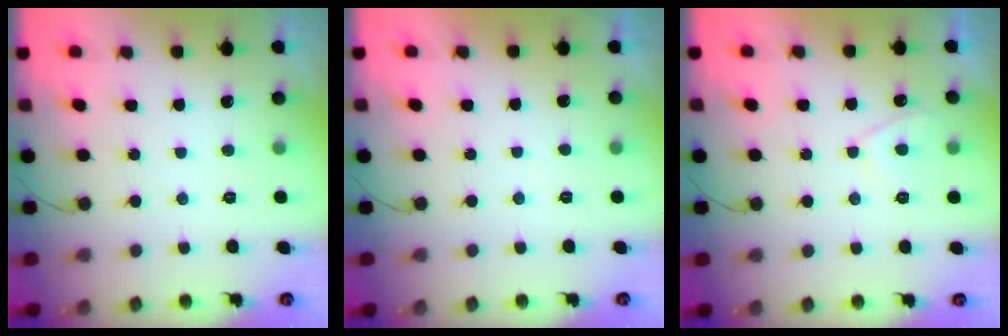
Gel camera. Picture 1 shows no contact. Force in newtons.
{"total": 0.9, "press": 0.8, "slide": 0.4}
{"total": 2.9, "press": 2.9, "slide": 0.5}